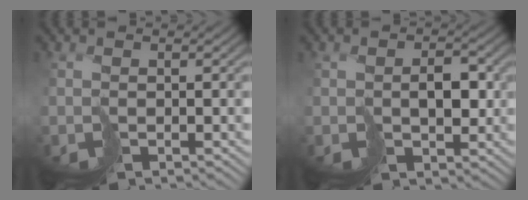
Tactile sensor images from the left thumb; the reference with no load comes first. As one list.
[{"total": 3.2, "force": [0.7, 2.2, 2.2], "torque": [-0.028, 0.005, 0.023]}]